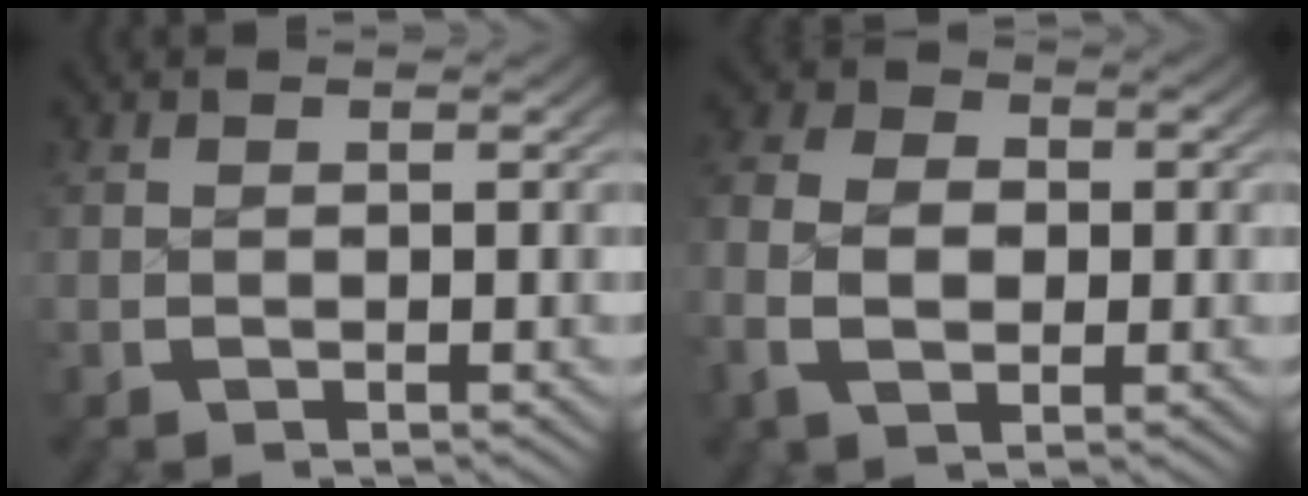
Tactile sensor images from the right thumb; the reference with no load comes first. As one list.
[{"total": 6.1, "force": [-0.2, 4.4, 4.2], "torque": [-0.091, -0.014, 0.003]}]